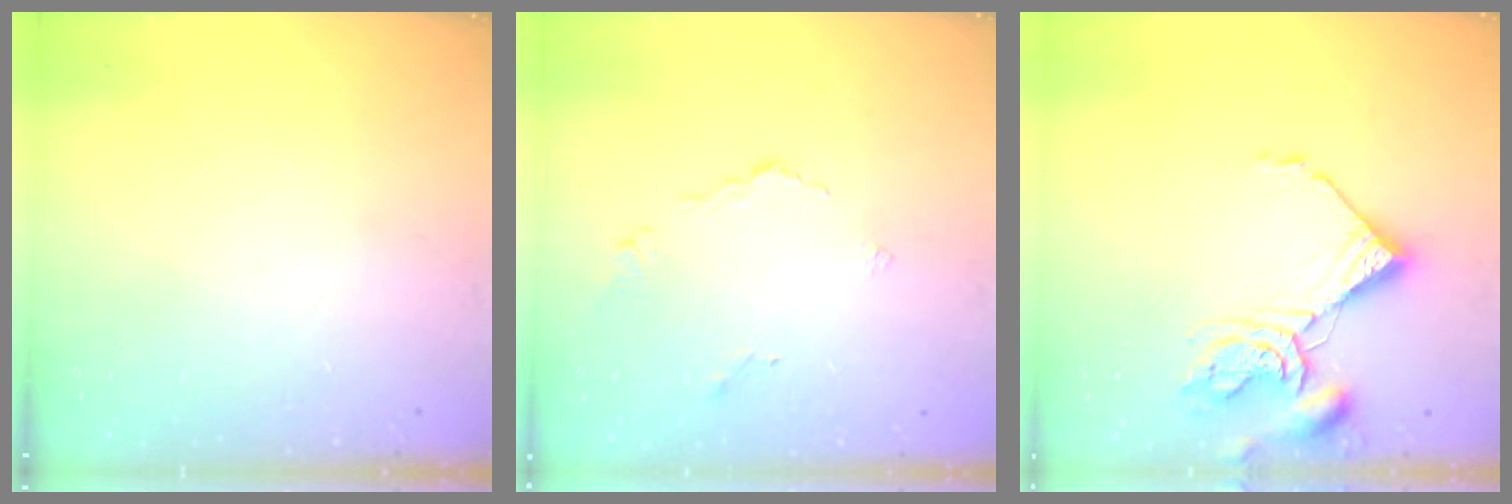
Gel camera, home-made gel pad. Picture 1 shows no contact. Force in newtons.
{"total": 3.5, "press": 3.4, "slide": 0.6}
{"total": 12.5, "press": 12.4, "slide": 1.5}